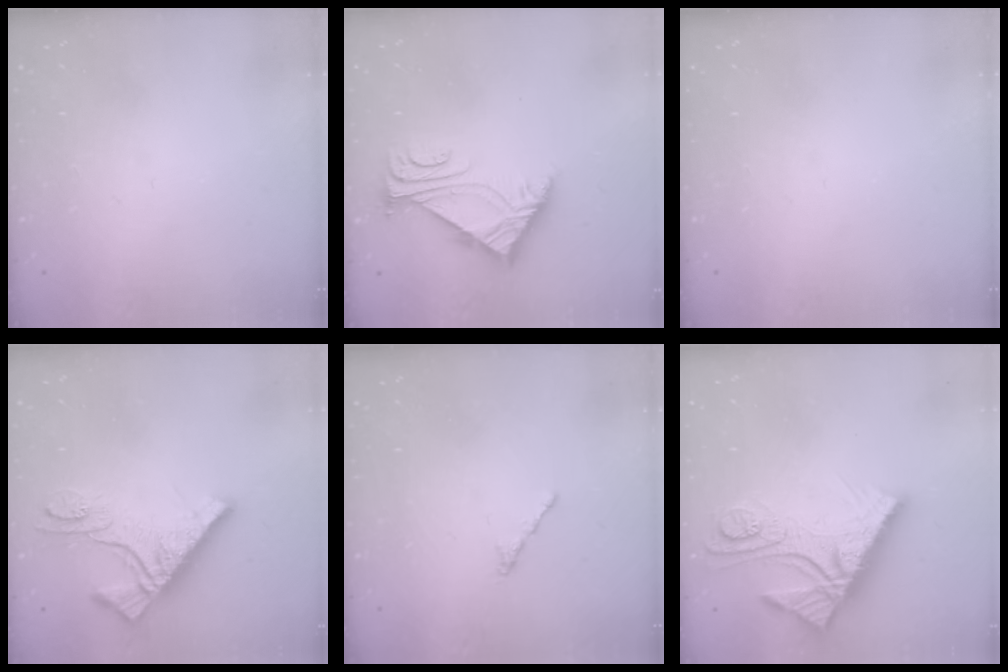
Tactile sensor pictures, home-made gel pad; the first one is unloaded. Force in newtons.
{"total": 5.9, "press": 5.8, "slide": 1.1}
{"total": 0.0}
{"total": 11.0, "press": 11.0, "slide": 1.1}
{"total": 0.5, "press": 0.4, "slide": 0.3}
{"total": 15.3, "press": 15.3, "slide": 1.4}